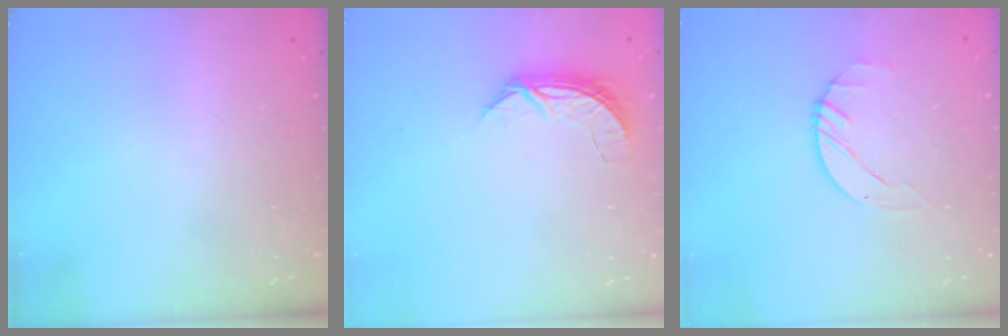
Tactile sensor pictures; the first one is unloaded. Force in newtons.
{"total": 5.6, "press": 5.6, "slide": 0.5}
{"total": 1.4, "press": 1.4, "slide": 0.2}